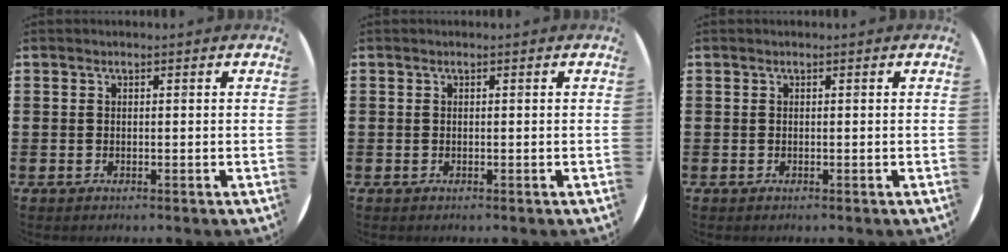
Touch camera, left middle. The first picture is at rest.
{"total": 0.0}
{"total": 0.0}